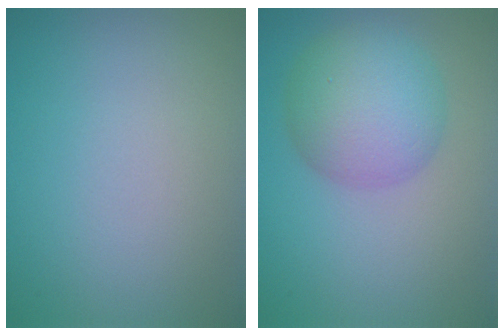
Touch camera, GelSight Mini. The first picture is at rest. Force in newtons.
{"total": 6.7, "press": 6.7, "slide": 0.2}